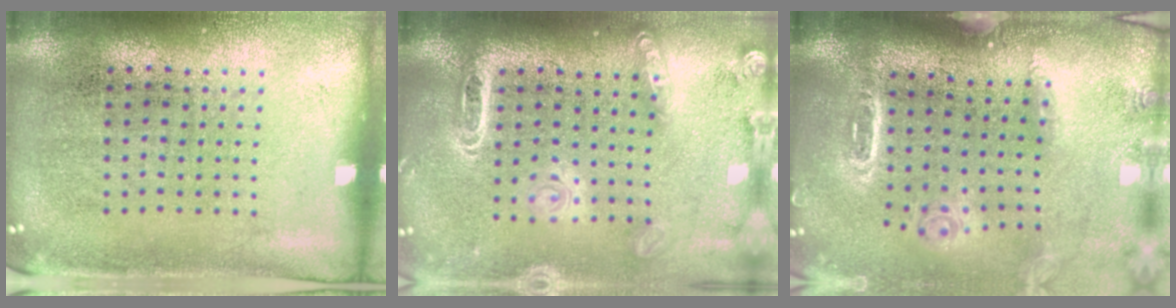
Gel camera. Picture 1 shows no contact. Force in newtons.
{"total": 2.1, "press": 1.8, "slide": 1.2}
{"total": 1.8, "press": 1.7, "slide": 0.6}